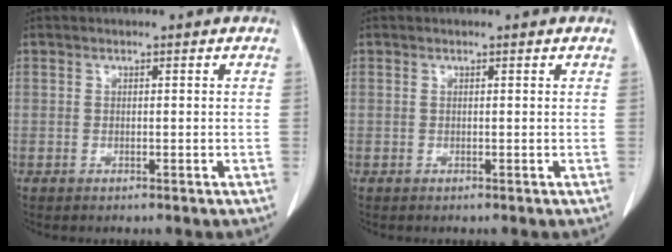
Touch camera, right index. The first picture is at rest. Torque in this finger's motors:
{"motor_torque": [-0.07, 0.03, 0.02, -0.01]}